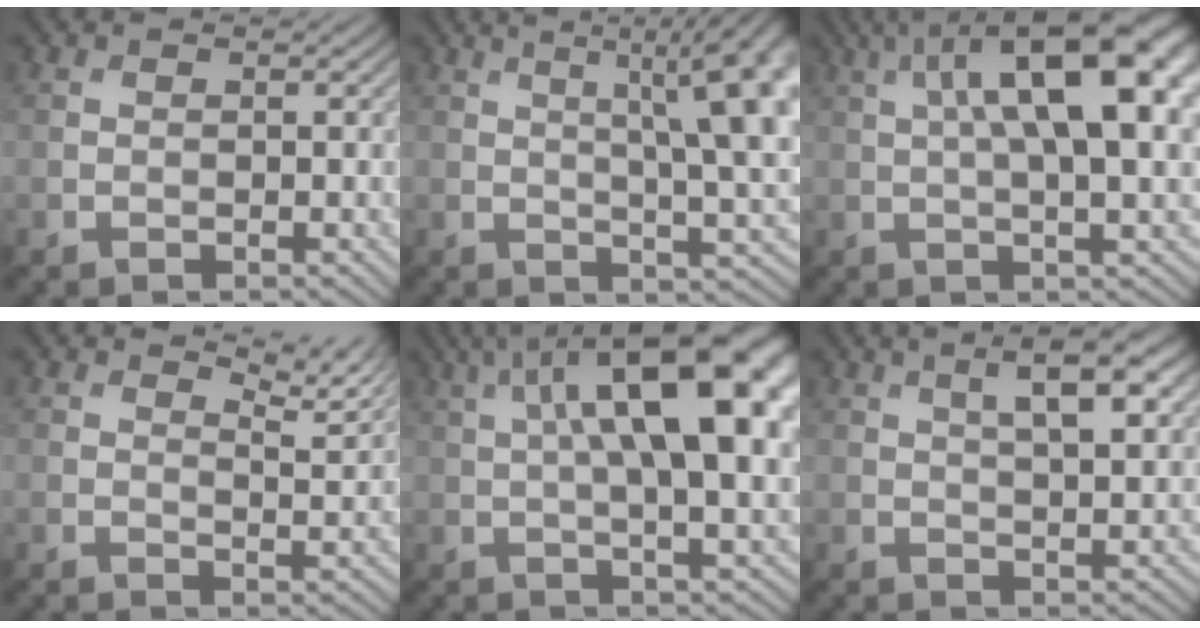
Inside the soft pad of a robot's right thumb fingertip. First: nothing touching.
{"total": 14.3, "force": [3.3, 4.4, 13.2], "torque": [-0.156, 0.041, 0.044]}
{"total": 15.7, "force": [4.6, 5.3, 14.0], "torque": [-0.203, 0.031, 0.064]}
{"total": 4.4, "force": [3.6, 0.9, 2.3], "torque": [-0.043, -0.005, 0.058]}
{"total": 17.4, "force": [5.0, 5.7, 15.6], "torque": [-0.231, 0.039, 0.074]}
{"total": 6.8, "force": [2.8, 1.9, 5.9], "torque": [-0.087, 0.007, 0.045]}